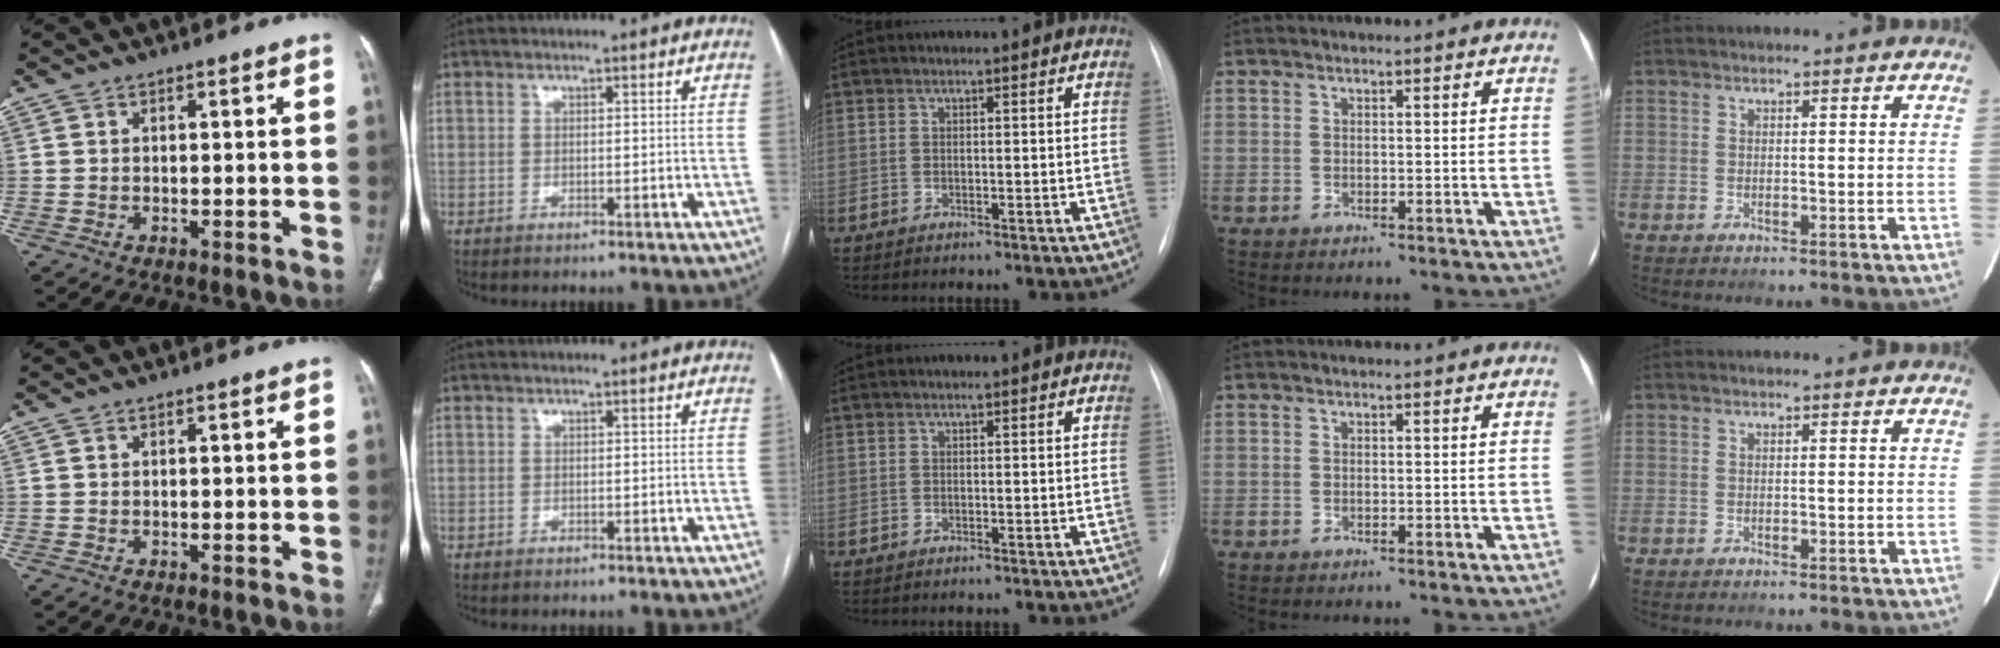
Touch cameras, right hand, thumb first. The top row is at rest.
{}